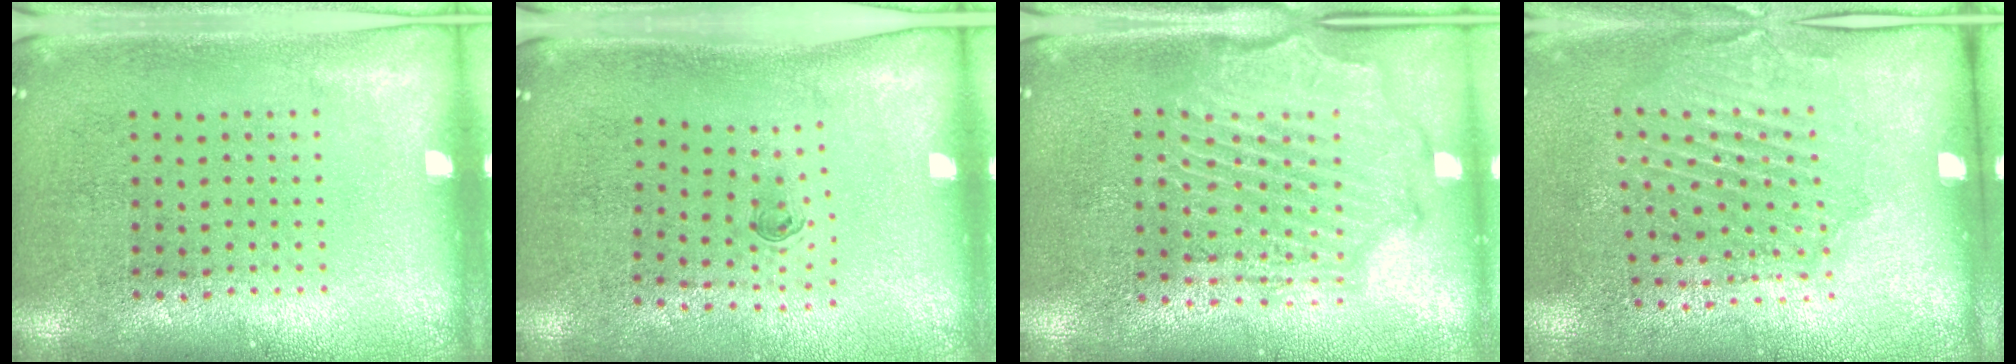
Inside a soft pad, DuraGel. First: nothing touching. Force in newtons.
{"total": 0.6, "press": 0.3, "slide": 0.5}
{"total": 2.1, "press": 2.0, "slide": 0.6}
{"total": 1.8, "press": 1.3, "slide": 1.2}